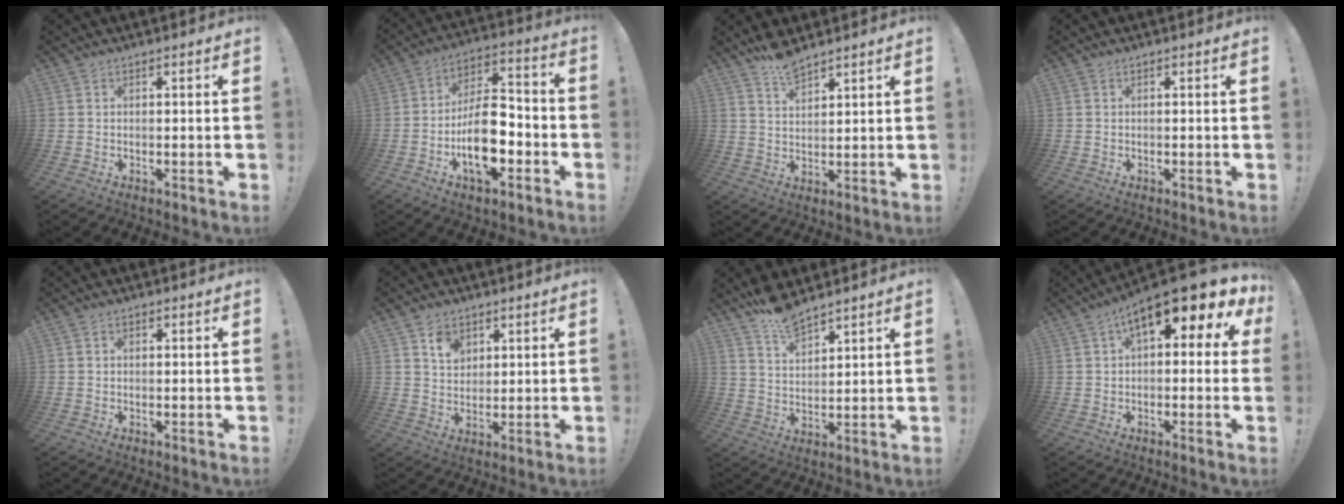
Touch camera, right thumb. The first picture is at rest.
{"total": 16.5, "force": [-5.8, 8.4, 13.0], "torque": [-0.223, 0.034, -0.093]}
{"total": 6.3, "force": [5.4, 1.6, 2.8], "torque": [-0.052, -0.029, 0.097]}
{"total": 0.0}
{"total": 0.5, "force": [0.0, 0.5, 0.2], "torque": [-0.005, 0.003, 0.000]}
{"total": 6.3, "force": [3.7, 4.5, 2.2], "torque": [-0.023, -0.020, 0.066]}
{"total": 8.1, "force": [7.1, 2.2, 3.3], "torque": [-0.062, -0.044, 0.130]}
{"total": 11.3, "force": [5.3, 4.0, 9.1], "torque": [-0.132, -0.032, 0.089]}